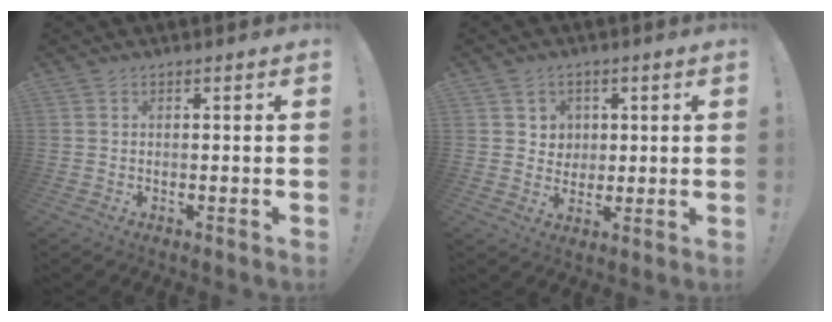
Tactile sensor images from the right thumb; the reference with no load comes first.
{"total": 5.1, "force": [2.0, 4.7, 0.5], "torque": [-0.005, -0.017, 0.039]}